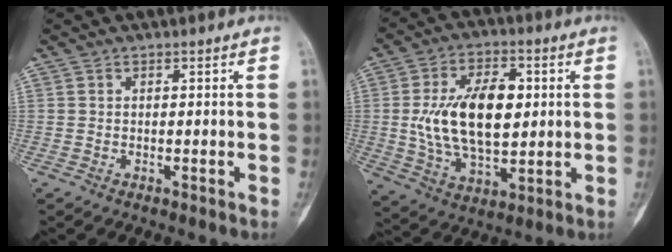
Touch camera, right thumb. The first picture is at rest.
{"total": 17.1, "force": [1.6, 9.6, 14.0], "torque": [-0.226, -0.002, 0.036]}